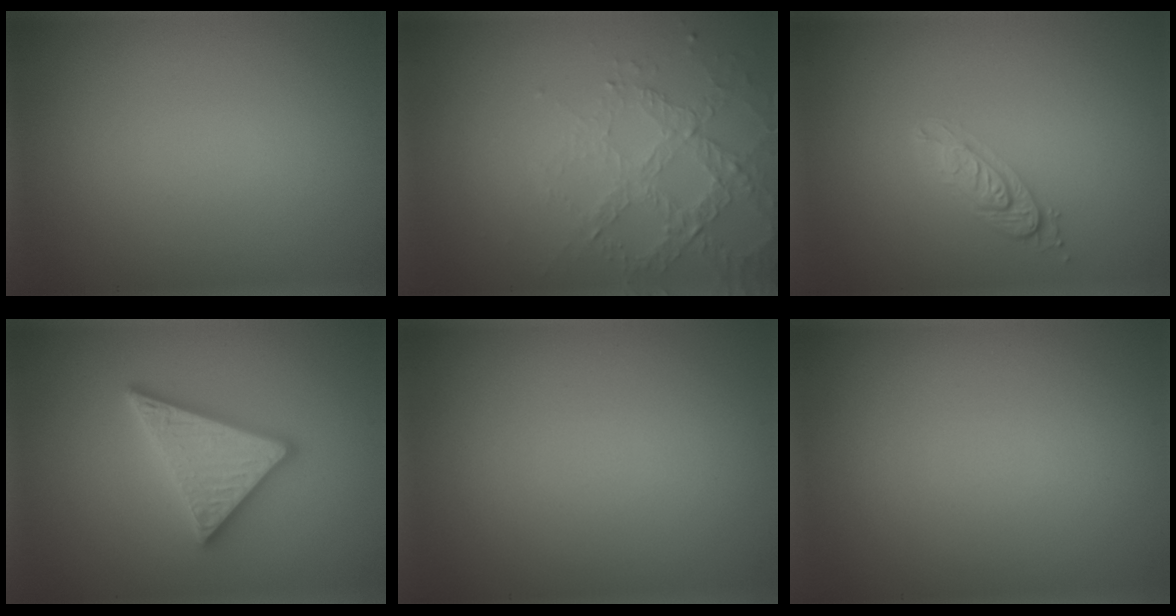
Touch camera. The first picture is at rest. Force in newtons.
{"total": 3.3, "press": 3.0, "slide": 1.2}
{"total": 2.4, "press": 1.9, "slide": 1.4}
{"total": 4.8, "press": 4.8, "slide": 0.7}
{"total": 0.0}
{"total": 0.0}